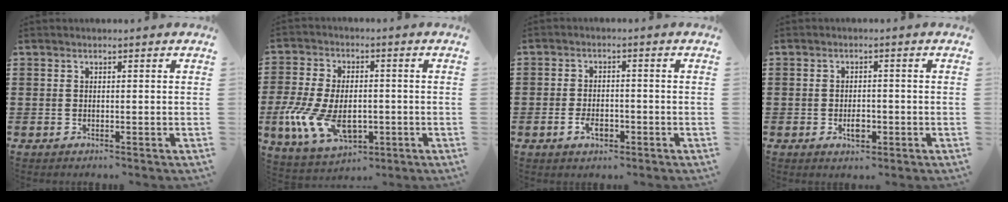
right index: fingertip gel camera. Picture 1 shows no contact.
{"total": 11.1, "force": [-2.8, 6.4, 8.7], "torque": [-0.198, -0.002, -0.047]}
{"total": 3.5, "force": [-1.5, 2.0, 2.4], "torque": [-0.050, 0.000, -0.029]}
{"total": 2.7, "force": [-0.9, 1.3, 2.2], "torque": [-0.040, 0.003, -0.016]}